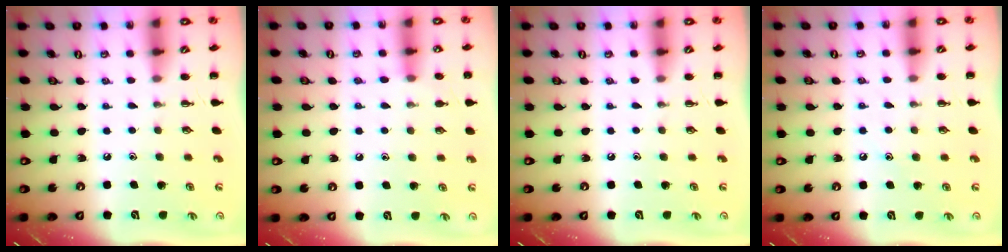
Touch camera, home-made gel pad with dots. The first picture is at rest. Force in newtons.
{"total": 7.7, "press": 7.3, "slide": 2.4}
{"total": 0.0}
{"total": 6.1, "press": 5.8, "slide": 1.7}